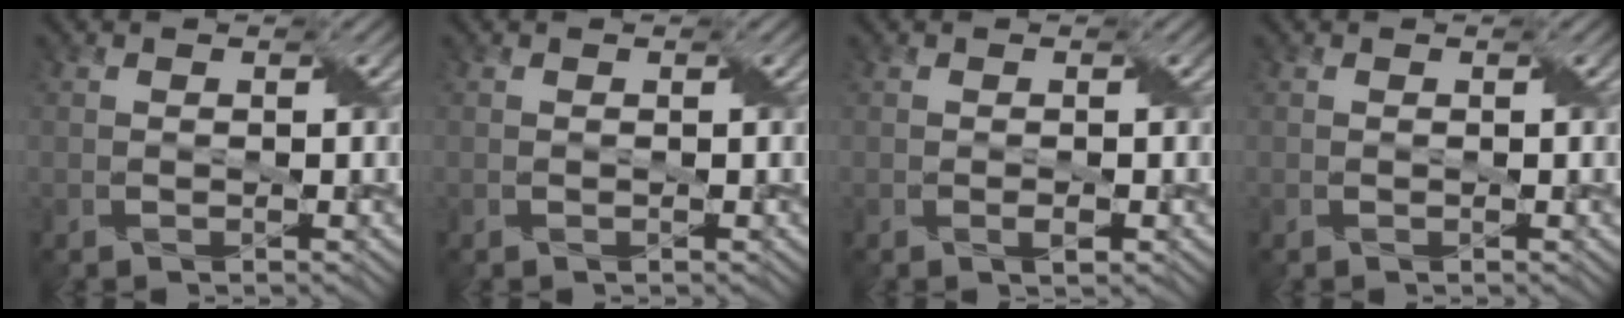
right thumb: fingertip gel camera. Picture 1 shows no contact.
{"total": 0.0}
{"total": 0.9, "force": [-0.3, 0.3, 0.8], "torque": [-0.015, -0.001, -0.003]}
{"total": 0.0}